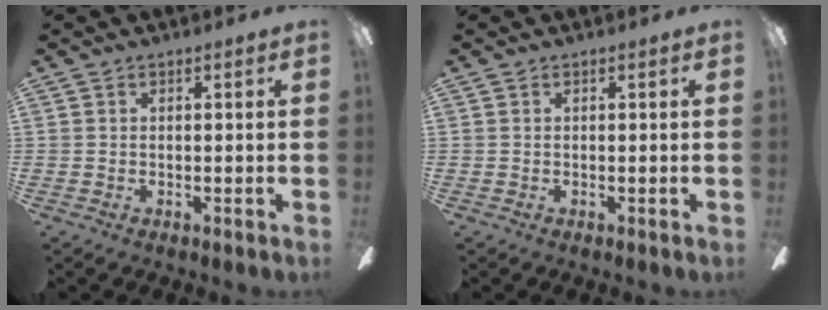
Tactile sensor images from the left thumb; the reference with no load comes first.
{"total": 0.0}